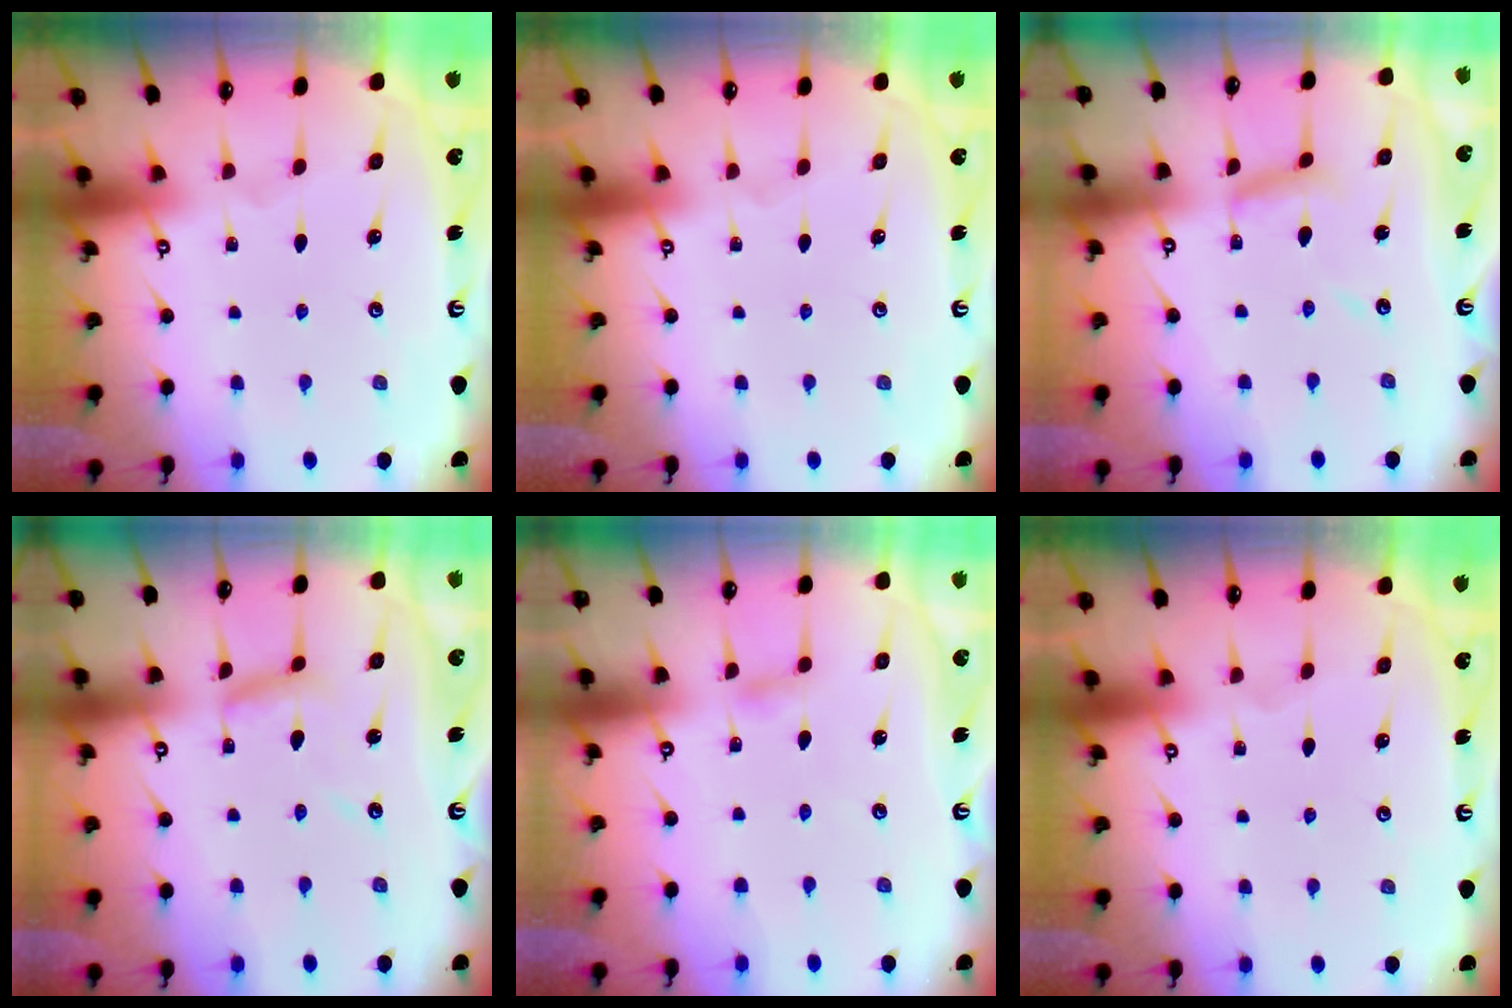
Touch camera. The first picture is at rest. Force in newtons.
{"total": 0.0}
{"total": 8.2, "press": 8.1, "slide": 0.6}
{"total": 6.8, "press": 6.8, "slide": 0.4}
{"total": 3.7, "press": 3.6, "slide": 0.5}
{"total": 0.0}